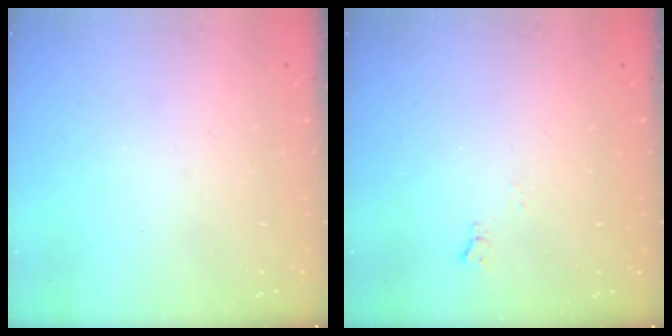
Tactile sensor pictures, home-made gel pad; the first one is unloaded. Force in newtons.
{"total": 4.2, "press": 4.2, "slide": 0.7}